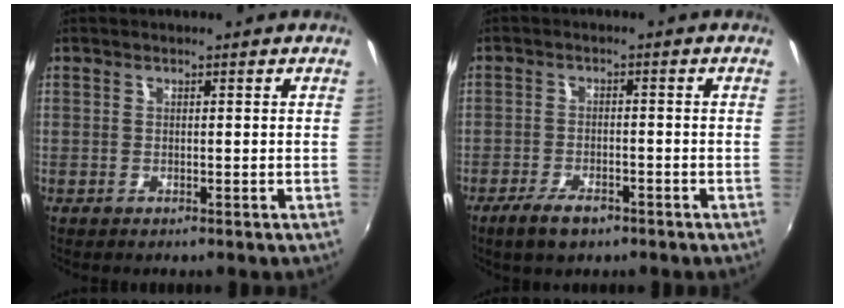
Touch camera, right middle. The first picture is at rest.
{"total": 5.7, "force": [-4.0, 2.2, 3.4], "torque": [-0.089, -0.011, -0.069]}